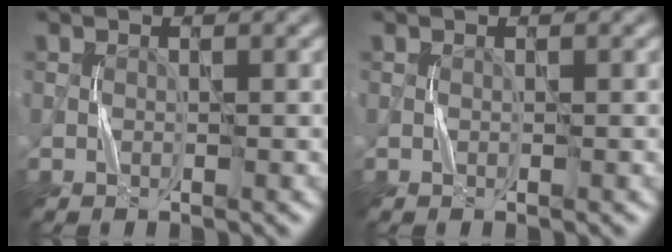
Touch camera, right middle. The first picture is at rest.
{"total": 0.0}